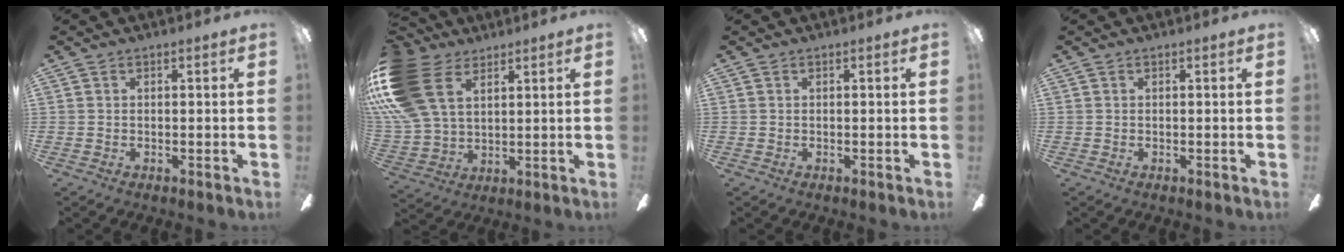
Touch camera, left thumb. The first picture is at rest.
{"total": 21.1, "force": [7.8, 14.5, 13.2], "torque": [-0.308, -0.022, 0.143]}
{"total": 0.0}
{"total": 0.0}